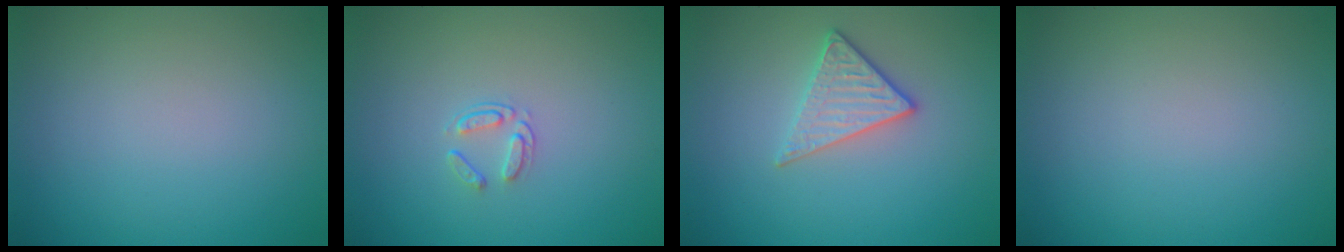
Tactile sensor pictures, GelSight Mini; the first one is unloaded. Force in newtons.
{"total": 1.4, "press": 0.9, "slide": 1.1}
{"total": 2.8, "press": 2.5, "slide": 1.3}
{"total": 0.0}